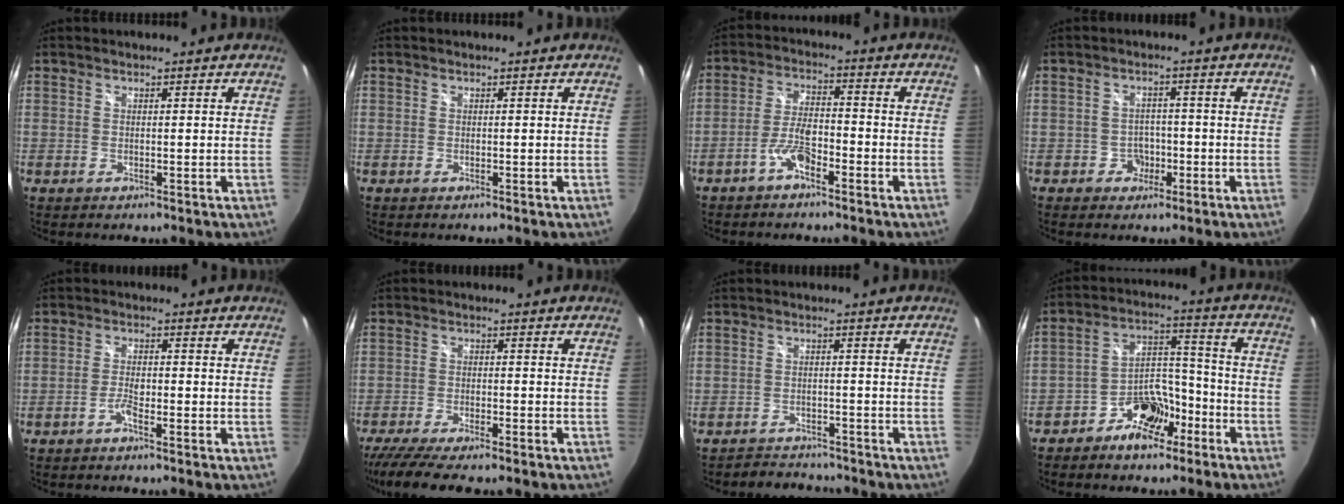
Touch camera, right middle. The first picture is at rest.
{"total": 0.0}
{"total": 5.2, "force": [-3.3, 1.6, 3.6], "torque": [-0.081, 0.012, -0.063]}
{"total": 3.4, "force": [-1.6, 3.0, 0.5], "torque": [-0.014, 0.009, -0.022]}
{"total": 2.2, "force": [-1.5, 0.5, 1.5], "torque": [-0.039, 0.004, -0.035]}
{"total": 9.7, "force": [-8.1, 0.9, 5.2], "torque": [-0.119, -0.034, -0.135]}
{"total": 5.1, "force": [-4.8, 1.5, 0.3], "torque": [-0.019, 0.009, -0.073]}
{"total": 9.7, "force": [-6.7, 5.4, 4.6], "torque": [-0.072, 0.040, -0.110]}